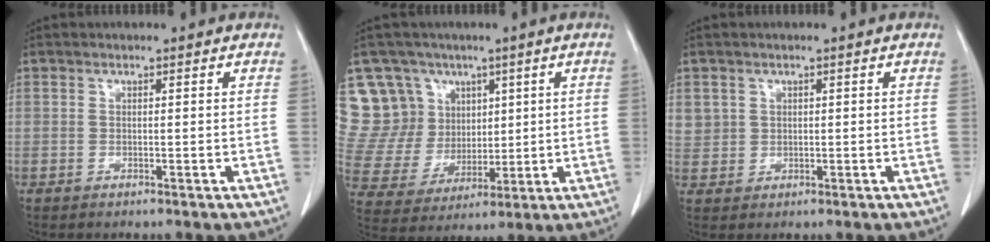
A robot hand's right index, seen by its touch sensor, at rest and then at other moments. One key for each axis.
{"total": 16.3, "fx": 8.5, "fy": 13.4, "fz": 3.8, "tx": -0.116, "ty": 0.067, "tz": 0.186}
{"total": 3.7, "fx": 1.4, "fy": 3.3, "fz": 0.5, "tx": -0.005, "ty": 0.007, "tz": 0.036}